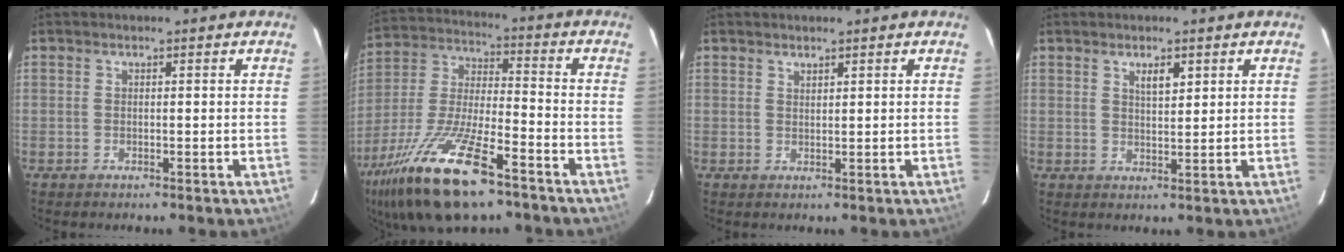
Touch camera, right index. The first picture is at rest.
{"total": 22.1, "force": [-13.7, 6.8, 16.0], "torque": [-0.329, -0.037, -0.253]}
{"total": 1.0, "force": [0.9, 0.3, 0.3], "torque": [-0.005, 0.001, 0.017]}
{"total": 3.0, "force": [1.6, 1.1, 2.3], "torque": [-0.035, 0.002, 0.029]}